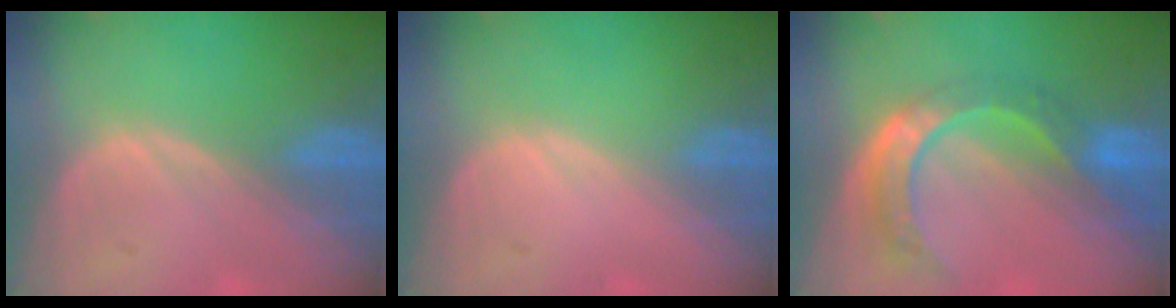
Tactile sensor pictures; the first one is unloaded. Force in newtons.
{"total": 0.0}
{"total": 8.8, "press": 7.4, "slide": 4.9}